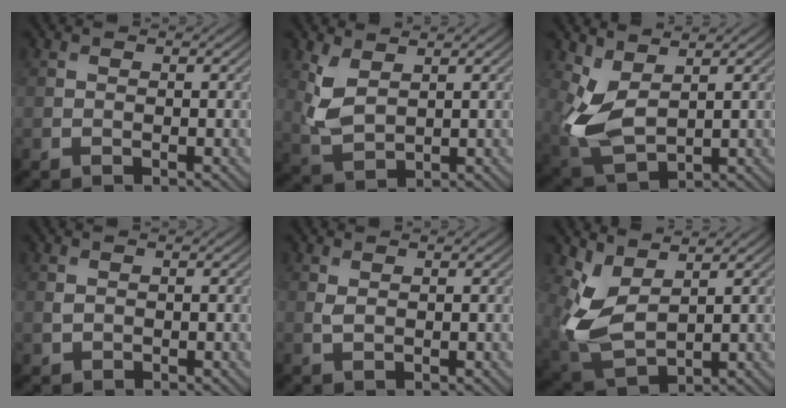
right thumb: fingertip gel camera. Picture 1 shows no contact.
{"total": 5.0, "force": [2.2, 2.7, 3.7], "torque": [-0.099, -0.005, 0.052]}
{"total": 6.6, "force": [2.1, 3.6, 5.1], "torque": [-0.134, -0.012, 0.044]}
{"total": 0.9, "force": [0.2, 0.8, 0.5], "torque": [-0.013, -0.003, 0.009]}
{"total": 1.0, "force": [0.5, 0.4, 0.7], "torque": [-0.023, -0.002, 0.013]}
{"total": 6.6, "force": [2.7, 3.5, 4.9], "torque": [-0.128, -0.015, 0.060]}